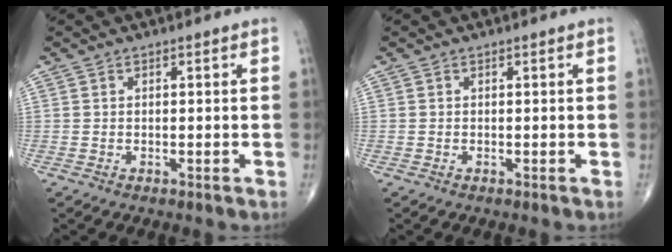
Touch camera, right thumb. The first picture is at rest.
{"total": 0.0}